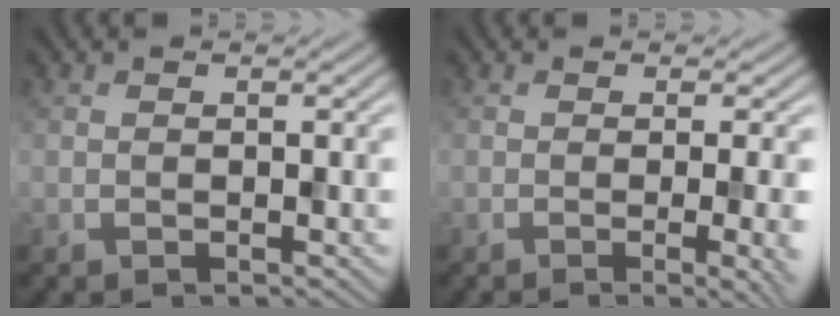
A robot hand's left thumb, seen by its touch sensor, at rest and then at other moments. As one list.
[{"total": 5.6, "force": [-1.0, 1.8, 5.2], "torque": [-0.060, -0.005, -0.008]}]